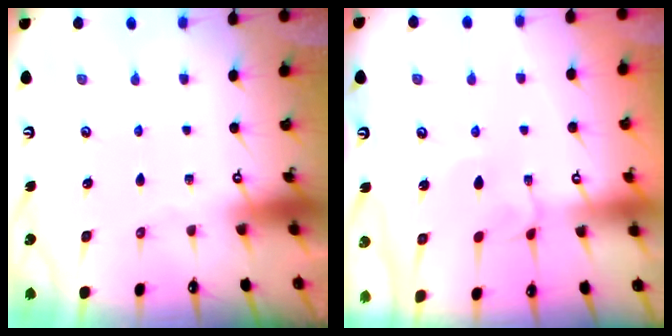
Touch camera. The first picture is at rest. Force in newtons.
{"total": 1.7, "press": 1.7, "slide": 0.4}